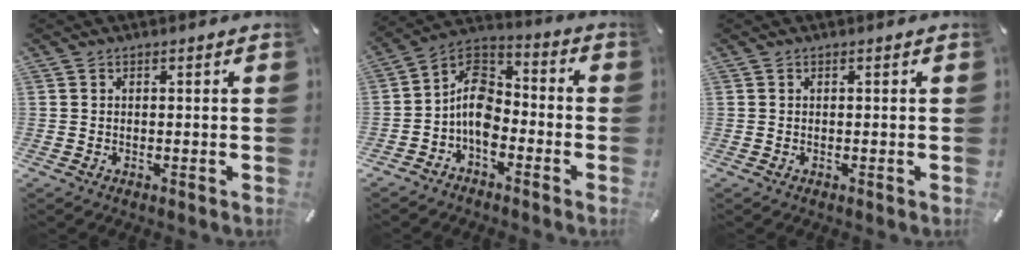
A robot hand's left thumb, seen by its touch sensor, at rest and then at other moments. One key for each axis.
{"total": 10.0, "fx": -4.1, "fy": 6.8, "fz": 6.1, "tx": -0.131, "ty": 0.016, "tz": -0.077}
{"total": 0.0}